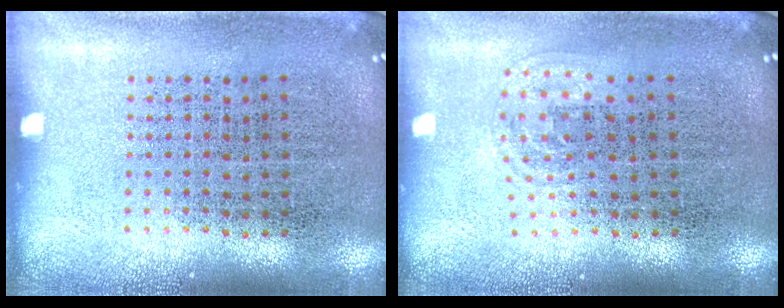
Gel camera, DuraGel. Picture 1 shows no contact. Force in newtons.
{"total": 1.0, "press": 0.7, "slide": 0.7}